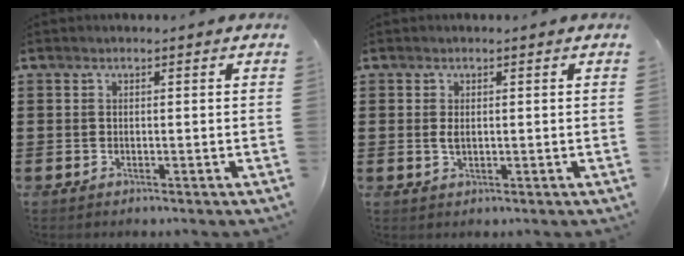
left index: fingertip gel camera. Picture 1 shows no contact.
{"total": 1.4, "force": [0.1, 0.6, 1.2], "torque": [-0.027, 0.003, 0.001]}